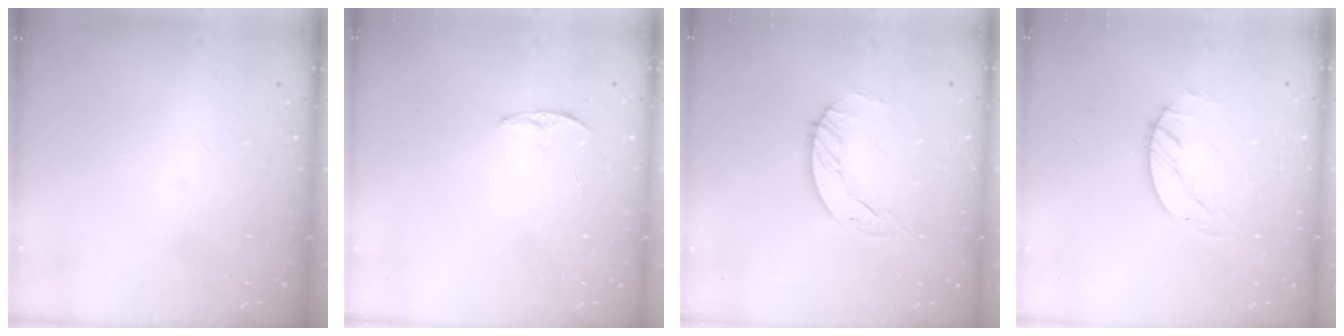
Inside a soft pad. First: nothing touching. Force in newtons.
{"total": 3.7, "press": 3.7, "slide": 0.5}
{"total": 3.1, "press": 3.1, "slide": 0.4}
{"total": 0.6, "press": 0.6, "slide": 0.2}